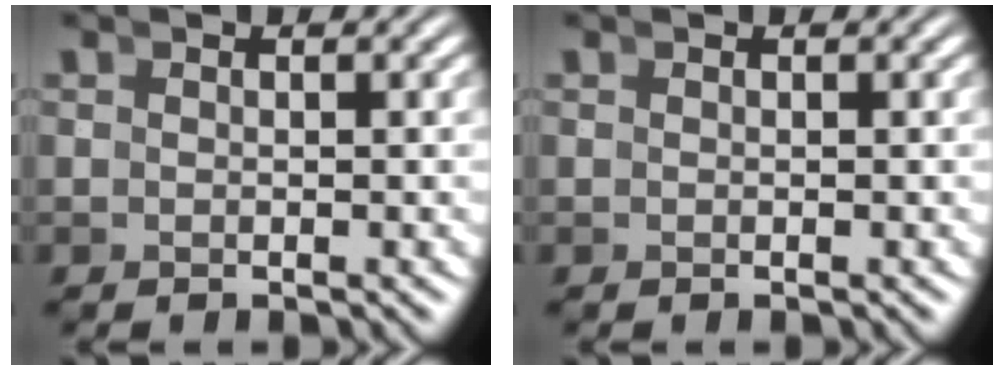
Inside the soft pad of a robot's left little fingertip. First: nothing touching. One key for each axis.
{"total": 0.0}